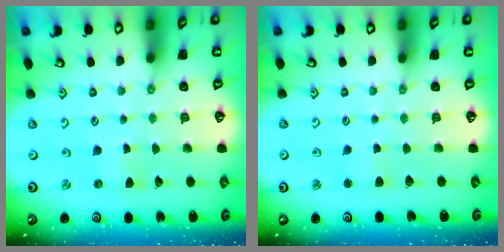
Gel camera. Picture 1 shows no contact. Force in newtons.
{"total": 2.5, "press": 2.5, "slide": 0.3}